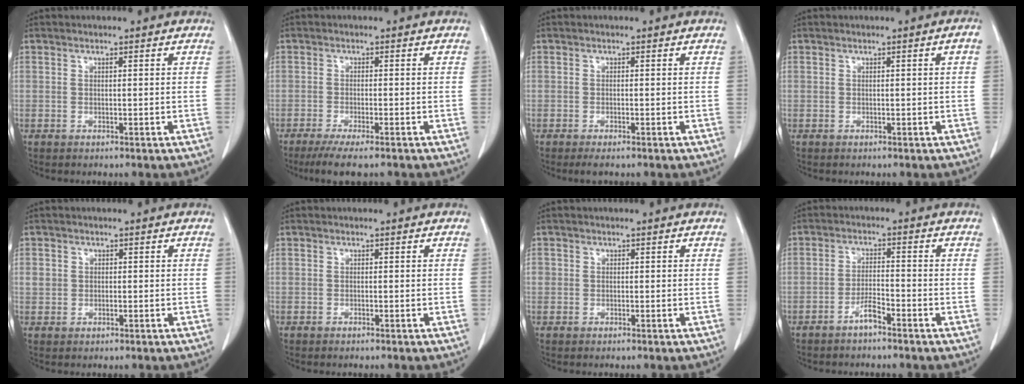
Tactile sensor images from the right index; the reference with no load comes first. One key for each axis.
{"total": 7.1, "fx": -5.6, "fy": 0.7, "fz": 4.3, "tx": -0.064, "ty": -0.017, "tz": -0.086}
{"total": 1.5, "fx": -1.1, "fy": 0.2, "fz": 1.0, "tx": -0.014, "ty": -0.005, "tz": -0.013}
{"total": 0.8, "fx": 0.0, "fy": -0.2, "fz": 0.8, "tx": -0.010, "ty": 0.002, "tz": 0.002}
{"total": 1.9, "fx": 0.4, "fy": 1.8, "fz": 0.7, "tx": -0.011, "ty": 0.010, "tz": 0.014}
{"total": 0.0}
{"total": 0.9, "fx": 0.1, "fy": 0.9, "fz": 0.1, "tx": 0.008, "ty": 0.005, "tz": 0.002}
{"total": 2.8, "fx": -2.1, "fy": 0.3, "fz": 1.8, "tx": -0.033, "ty": 0.003, "tz": -0.039}